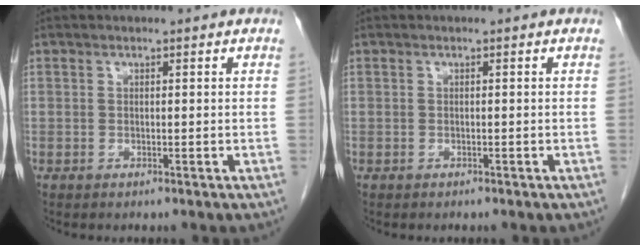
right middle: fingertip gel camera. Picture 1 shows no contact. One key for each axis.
{"total": 0.0}